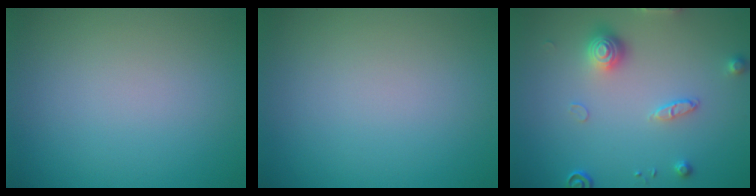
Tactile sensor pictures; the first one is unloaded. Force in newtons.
{"total": 0.0}
{"total": 3.0, "press": 2.8, "slide": 1.1}